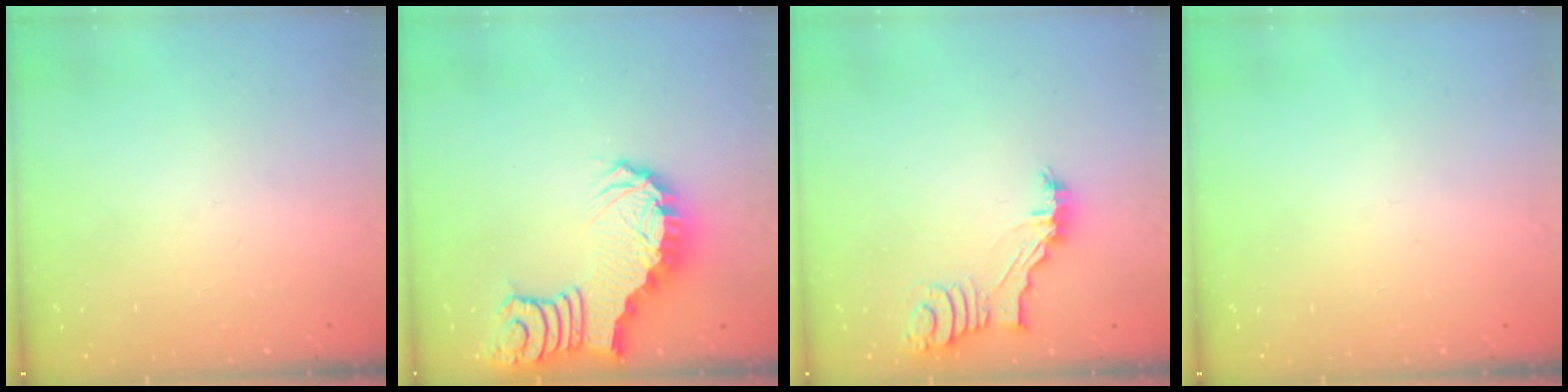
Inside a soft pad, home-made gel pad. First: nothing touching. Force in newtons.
{"total": 3.4, "press": 3.3, "slide": 0.8}
{"total": 5.5, "press": 5.5, "slide": 0.6}
{"total": 0.0}